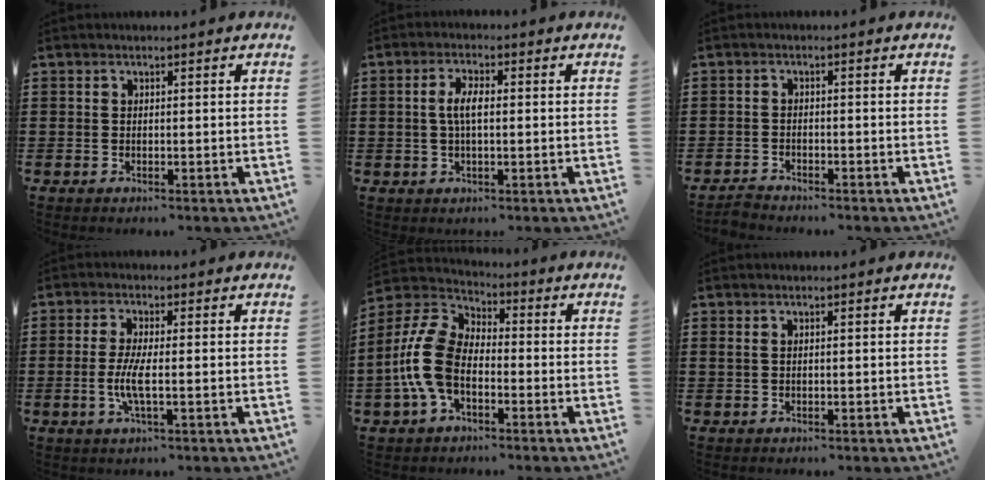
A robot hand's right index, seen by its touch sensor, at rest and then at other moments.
{"total": 3.8, "force": [0.0, 1.3, 3.6], "torque": [-0.074, 0.001, -0.004]}
{"total": 1.5, "force": [-1.5, 0.3, 0.0], "torque": [-0.006, 0.004, -0.032]}
{"total": 4.5, "force": [-0.9, 0.7, 4.4], "torque": [-0.099, -0.010, -0.023]}
{"total": 10.5, "force": [-2.5, 6.2, 8.2], "torque": [-0.224, -0.007, -0.056]}
{"total": 0.6, "force": [0.2, 0.2, 0.5], "torque": [-0.012, 0.003, 0.003]}